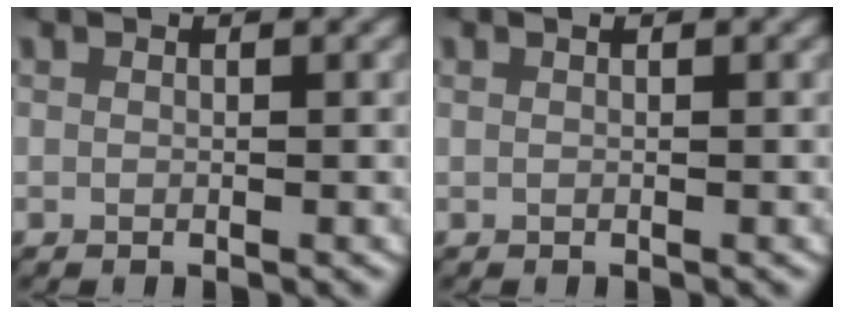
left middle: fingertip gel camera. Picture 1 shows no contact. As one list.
[{"total": 0.6, "force": [0.3, 0.0, 0.5], "torque": [-0.007, 0.005, 0.004]}]